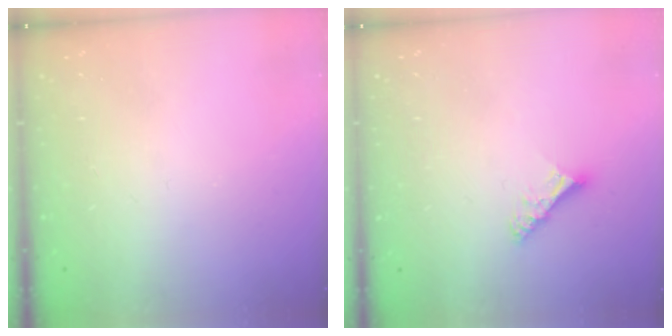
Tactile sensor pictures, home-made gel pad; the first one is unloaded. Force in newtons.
{"total": 5.5, "press": 5.5, "slide": 0.3}